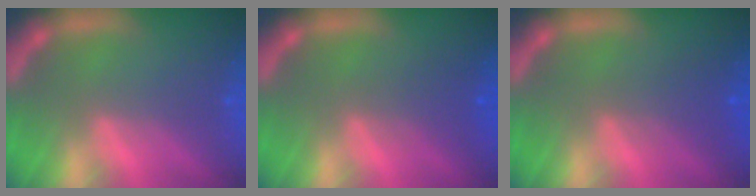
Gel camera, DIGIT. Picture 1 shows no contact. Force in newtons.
{"total": 1.9}
{"total": 2.4}